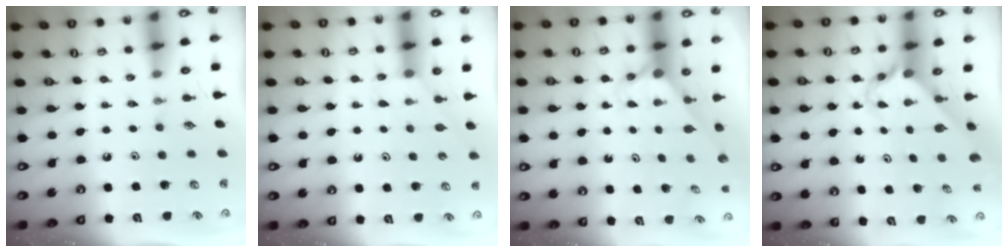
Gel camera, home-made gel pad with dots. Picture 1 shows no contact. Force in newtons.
{"total": 3.8, "press": 3.8, "slide": 0.3}
{"total": 2.8, "press": 2.8, "slide": 0.0}
{"total": 2.8, "press": 2.8, "slide": 0.2}